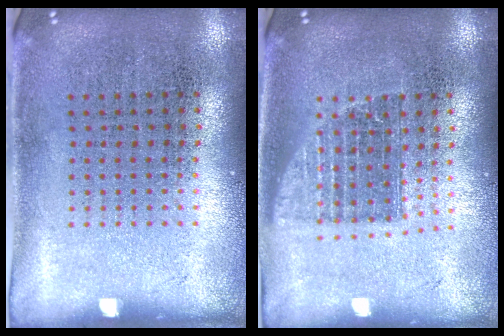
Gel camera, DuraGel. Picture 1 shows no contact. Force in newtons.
{"total": 1.3, "press": 1.1, "slide": 0.7}